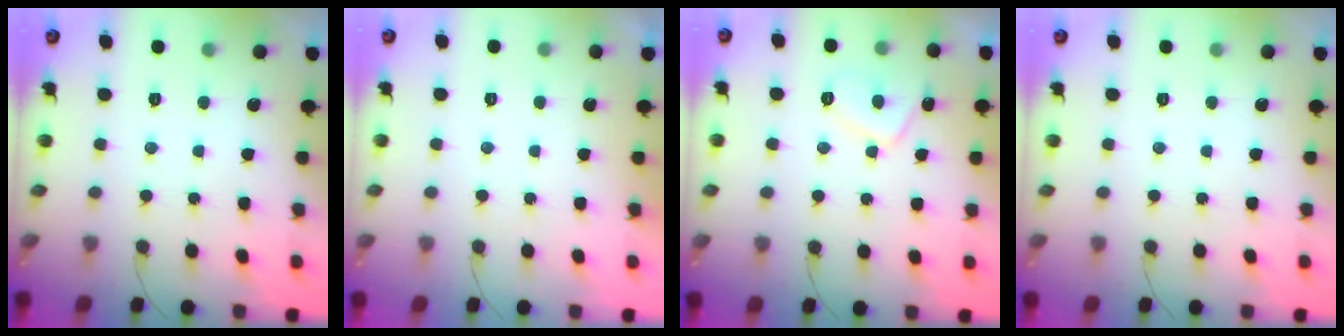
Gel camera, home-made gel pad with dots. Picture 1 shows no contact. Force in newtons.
{"total": 2.1, "press": 2.1, "slide": 0.4}
{"total": 5.4, "press": 5.2, "slide": 1.2}
{"total": 0.0}